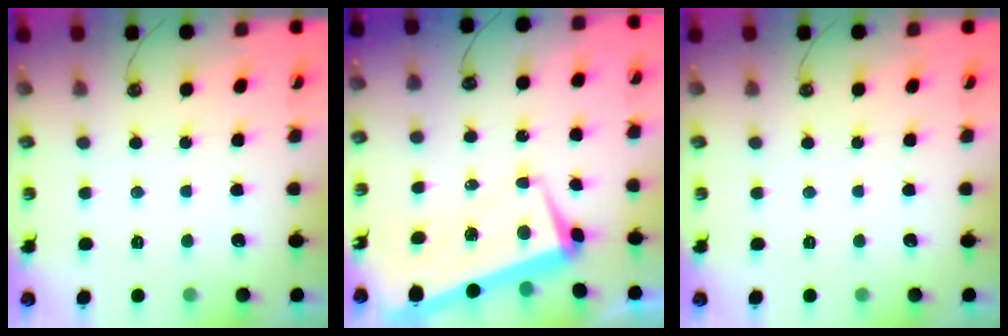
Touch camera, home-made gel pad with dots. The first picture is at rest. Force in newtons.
{"total": 3.8, "press": 3.1, "slide": 2.1}
{"total": 0.0}